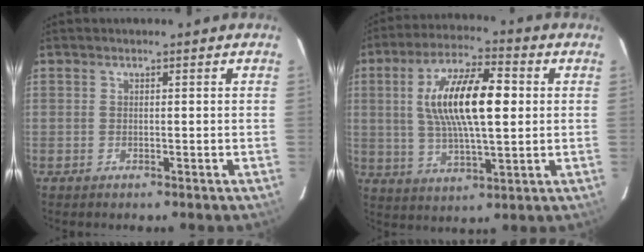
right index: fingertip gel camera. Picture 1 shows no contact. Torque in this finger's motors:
{"motor_torque": [1.16, -0.36, 1.05, 0.21]}